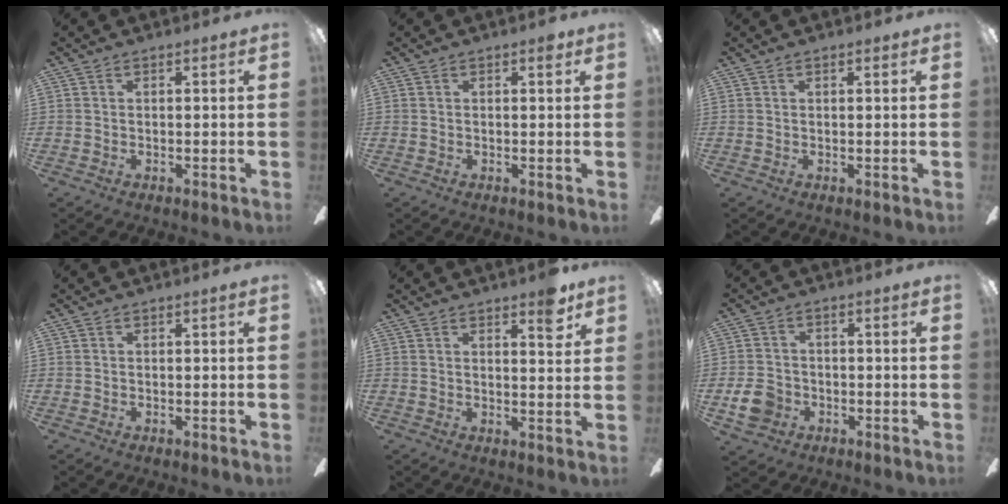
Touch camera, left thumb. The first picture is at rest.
{"total": 1.5, "force": [0.9, 0.6, 0.9], "torque": [-0.005, -0.003, 0.012]}
{"total": 0.8, "force": [0.6, 0.2, 0.5], "torque": [-0.005, -0.002, 0.008]}
{"total": 0.0}
{"total": 5.6, "force": [4.1, 1.7, 3.5], "torque": [-0.029, -0.024, 0.062]}
{"total": 6.9, "force": [-2.4, 5.7, 3.1], "torque": [-0.070, 0.016, -0.043]}